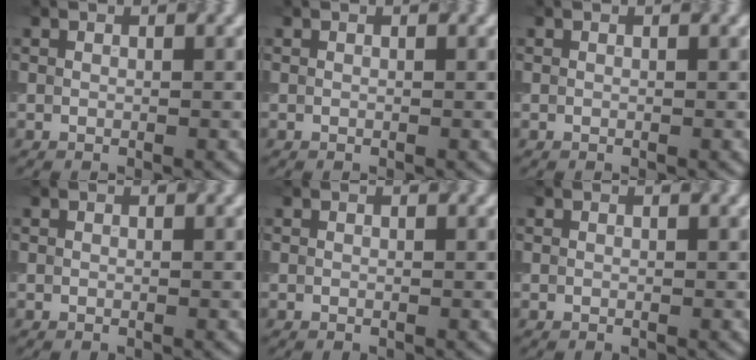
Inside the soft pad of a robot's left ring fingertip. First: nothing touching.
{"total": 0.0}
{"total": 0.0}
{"total": 0.0}
{"total": 0.0}
{"total": 0.0}